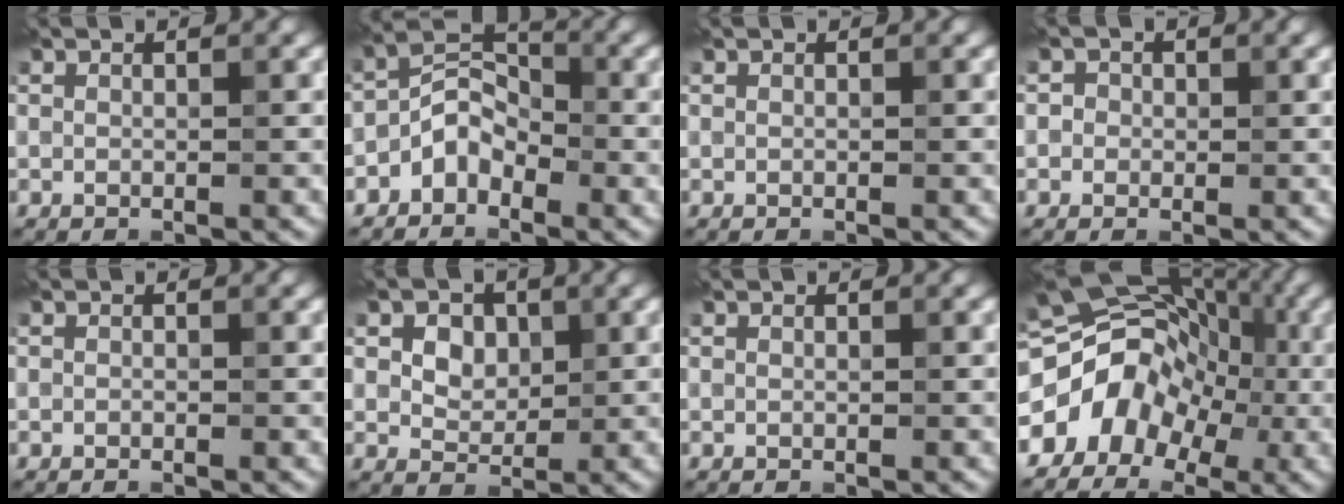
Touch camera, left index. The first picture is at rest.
{"total": 3.6, "force": [-2.1, 2.2, 1.9], "torque": [-0.034, 0.016, -0.048]}
{"total": 0.0}
{"total": 1.5, "force": [0.2, 1.4, 0.5], "torque": [0.007, 0.003, -0.015]}
{"total": 0.0}
{"total": 4.2, "force": [1.6, 2.9, 2.6], "torque": [-0.052, 0.010, 0.019]}
{"total": 0.0}
{"total": 9.1, "force": [-2.4, 7.0, 5.2], "torque": [-0.078, 0.023, -0.055]}